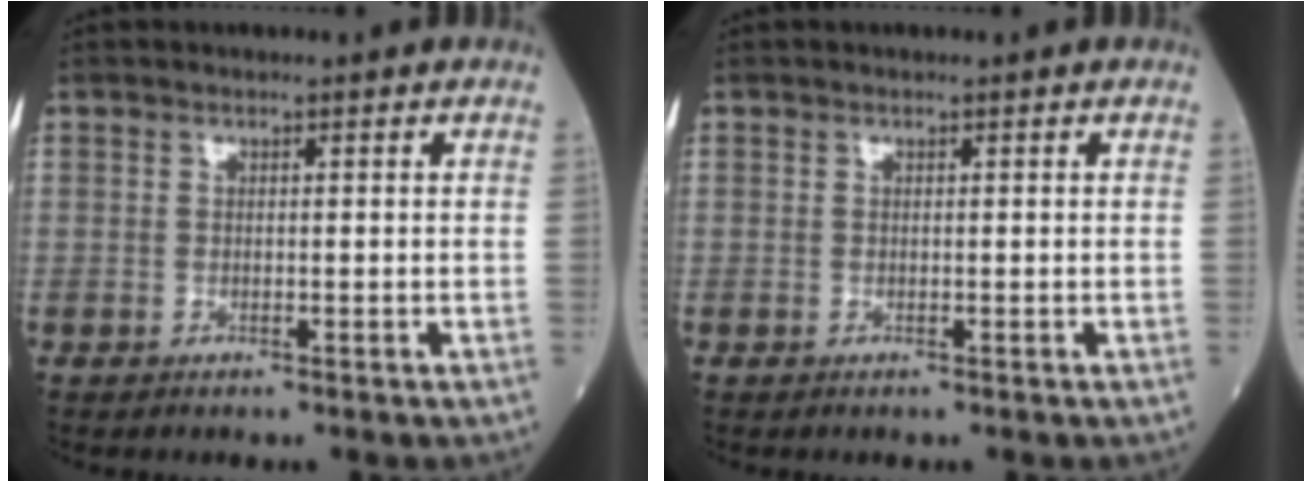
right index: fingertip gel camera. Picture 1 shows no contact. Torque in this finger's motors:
{"motor_torque": [0.00, 0.00, -0.01, -0.01]}